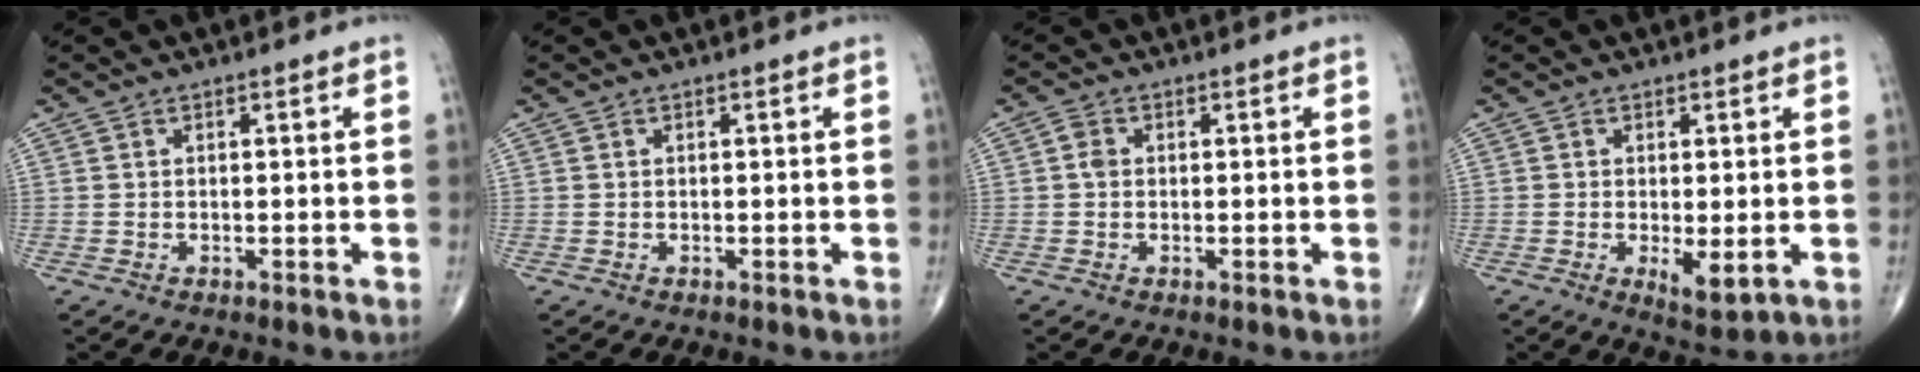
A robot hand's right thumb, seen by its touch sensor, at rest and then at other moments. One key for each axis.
{"total": 0.0}
{"total": 1.8, "fx": 0.1, "fy": 1.3, "fz": 1.1, "tx": -0.020, "ty": 0.002, "tz": -0.002}
{"total": 4.5, "fx": -0.8, "fy": 1.6, "fz": 4.1, "tx": -0.063, "ty": -0.015, "tz": -0.009}